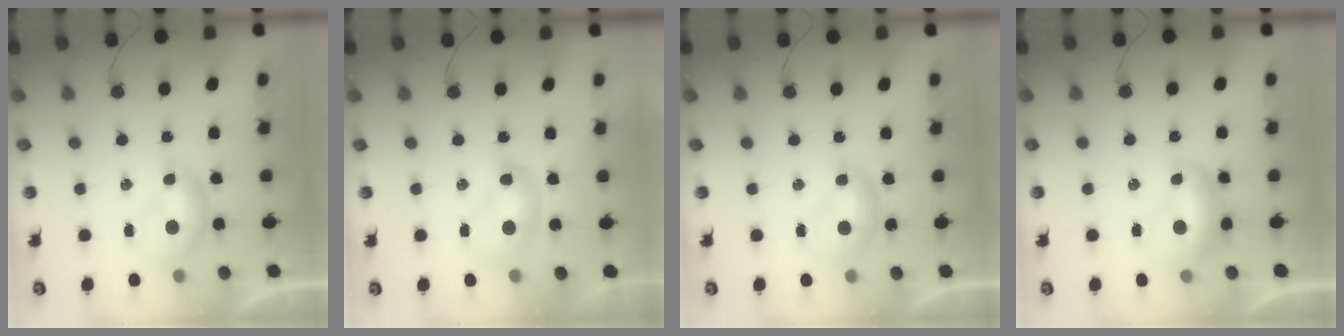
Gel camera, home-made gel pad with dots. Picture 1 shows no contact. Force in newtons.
{"total": 2.3, "press": 2.3, "slide": 0.2}
{"total": 0.0}
{"total": 1.6, "press": 1.4, "slide": 0.6}